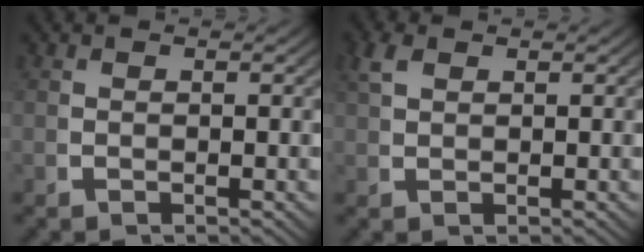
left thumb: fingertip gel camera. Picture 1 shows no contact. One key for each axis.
{"total": 1.6, "fx": 1.3, "fy": 0.5, "fz": 0.7, "tx": -0.019, "ty": 0.001, "tz": 0.033}